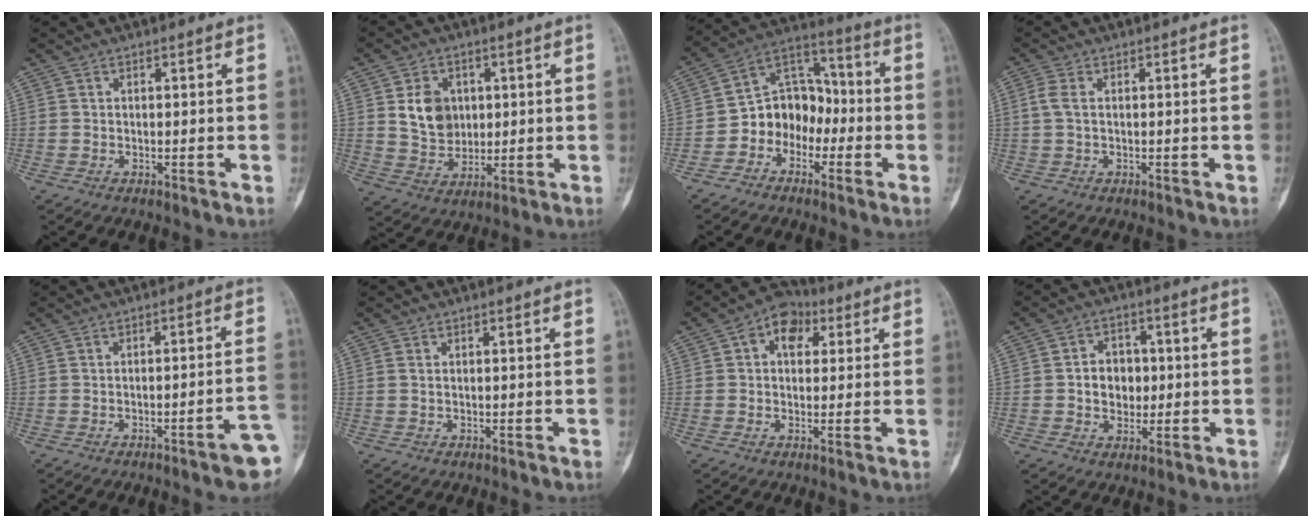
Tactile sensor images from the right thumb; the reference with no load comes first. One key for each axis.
{"total": 8.8, "fx": 2.1, "fy": 7.0, "fz": 4.9, "tx": -0.052, "ty": -0.013, "tz": 0.044}
{"total": 11.0, "fx": -3.2, "fy": 8.9, "fz": 5.6, "tx": -0.053, "ty": 0.060, "tz": -0.069}
{"total": 2.5, "fx": 0.4, "fy": 1.3, "fz": 2.1, "tx": -0.061, "ty": 0.009, "tz": 0.009}
{"total": 6.9, "fx": -3.4, "fy": 0.9, "fz": 6.0, "tx": -0.069, "ty": 0.025, "tz": -0.038}
{"total": 0.6, "fx": 0.2, "fy": 0.4, "fz": 0.4, "tx": -0.010, "ty": 0.003, "tz": 0.004}
{"total": 7.7, "fx": 2.5, "fy": 5.3, "fz": 4.9, "tx": -0.051, "ty": 0.014, "tz": 0.031}
{"total": 9.5, "fx": 0.5, "fy": 7.3, "fz": 6.1, "tx": -0.046, "ty": 0.008, "tz": 0.009}